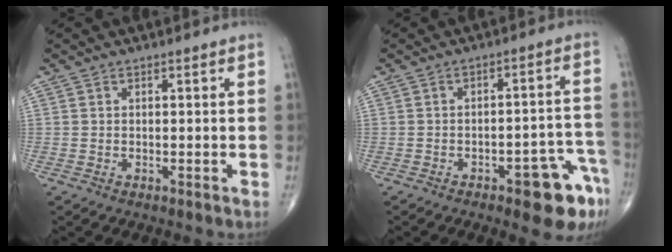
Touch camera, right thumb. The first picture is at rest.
{"total": 10.6, "force": [-5.9, 3.4, 8.1], "torque": [-0.072, 0.045, -0.067]}